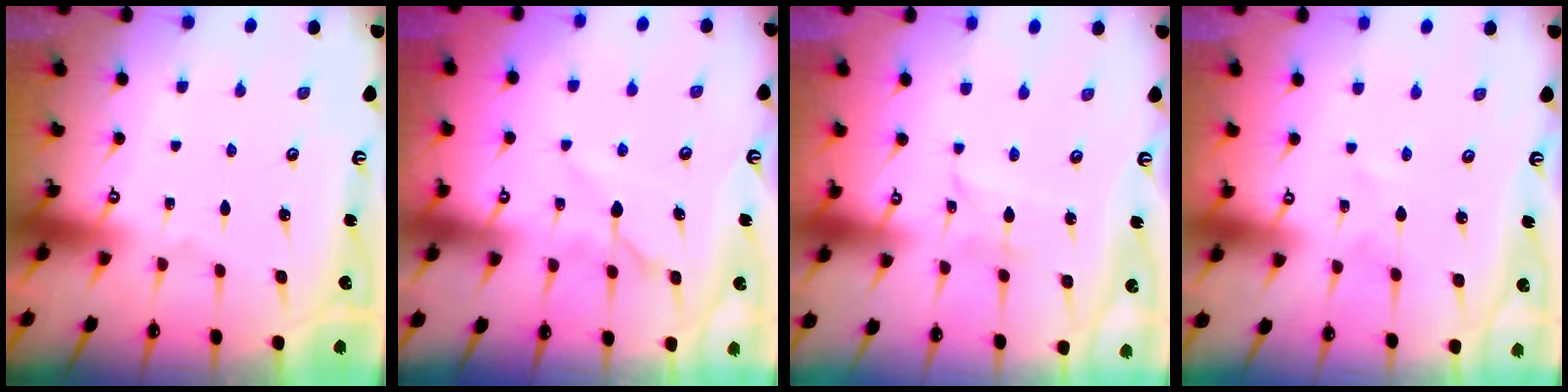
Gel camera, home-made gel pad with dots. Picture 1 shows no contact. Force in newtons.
{"total": 5.4, "press": 5.4, "slide": 0.5}
{"total": 2.8, "press": 2.8, "slide": 0.3}
{"total": 0.0}